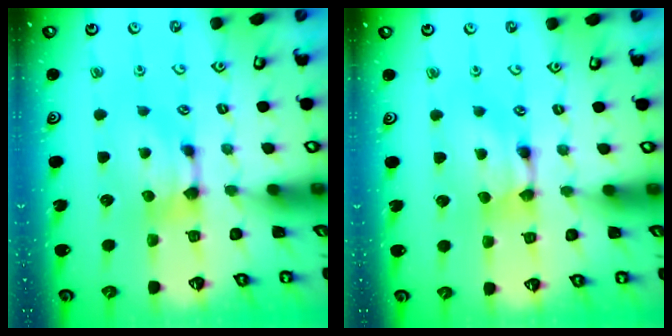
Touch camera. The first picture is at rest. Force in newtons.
{"total": 1.6, "press": 1.6, "slide": 0.1}